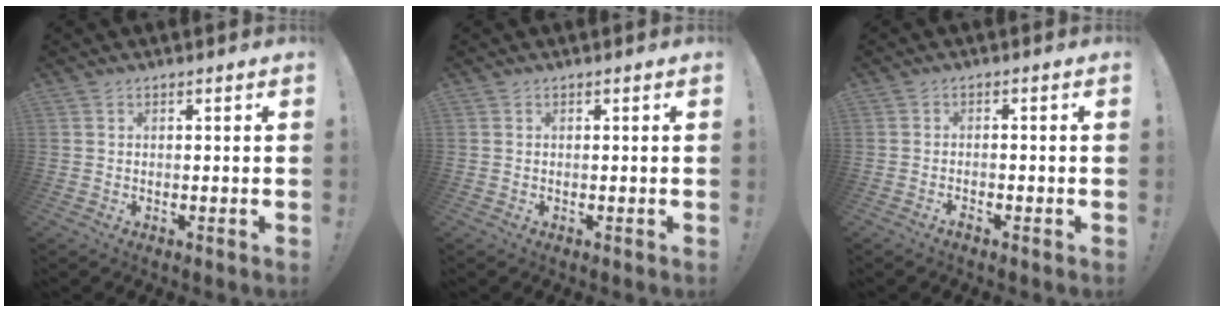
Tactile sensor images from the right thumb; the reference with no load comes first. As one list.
[{"total": 0.0}, {"total": 1.6, "force": [-1.5, -0.1, 0.6], "torque": [-0.015, 0.004, -0.025]}]